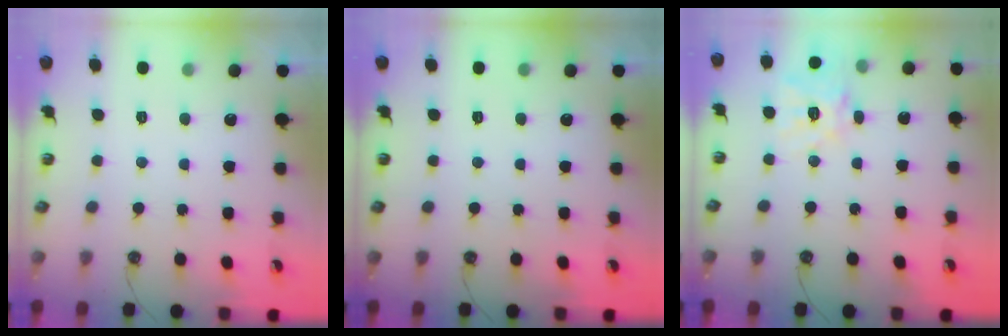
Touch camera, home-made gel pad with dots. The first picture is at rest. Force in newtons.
{"total": 0.0}
{"total": 12.9, "press": 12.8, "slide": 1.7}